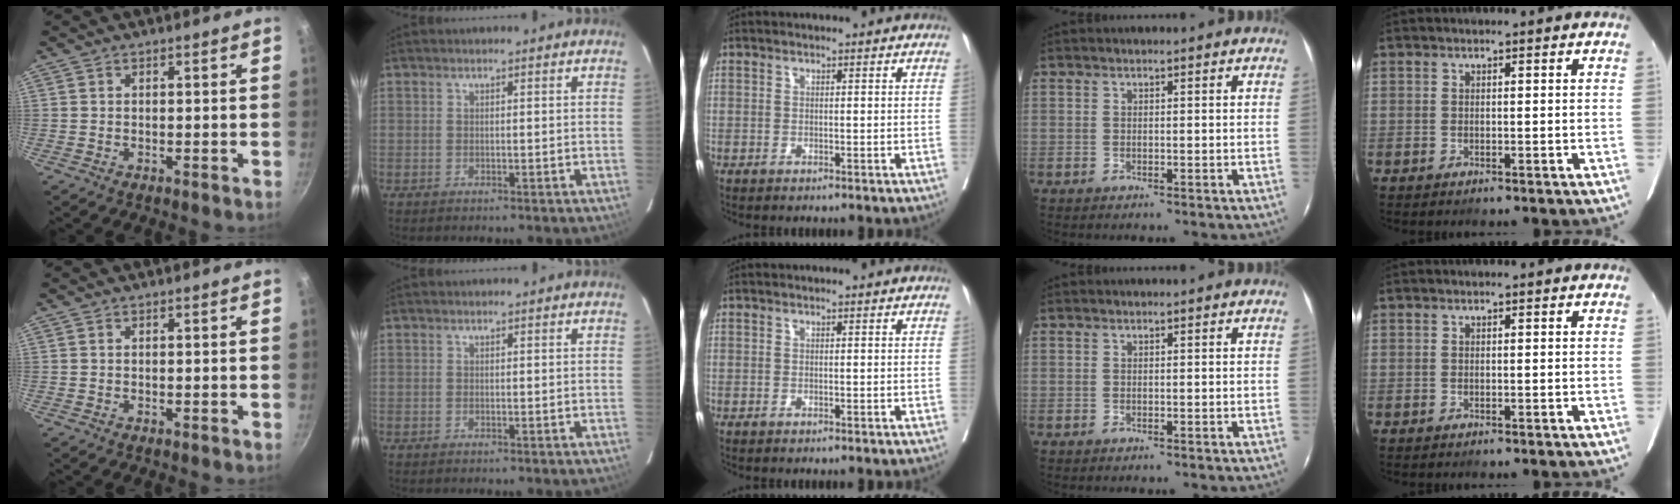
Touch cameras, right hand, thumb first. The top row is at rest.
{}